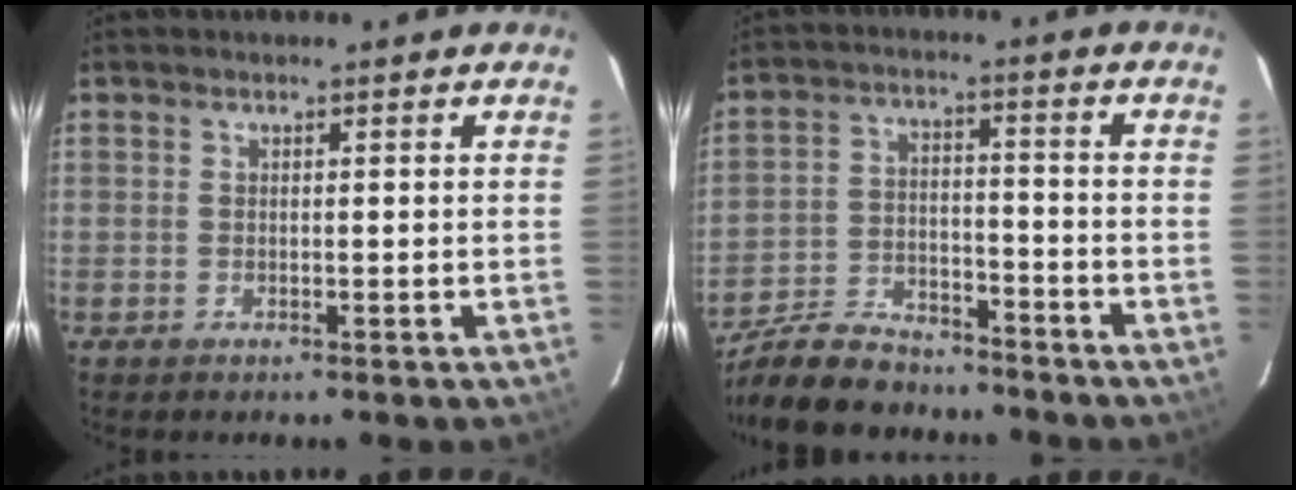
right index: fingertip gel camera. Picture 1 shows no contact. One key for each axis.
{"total": 15.2, "fx": -12.9, "fy": 5.5, "fz": 5.9, "tx": -0.148, "ty": -0.003, "tz": -0.214}